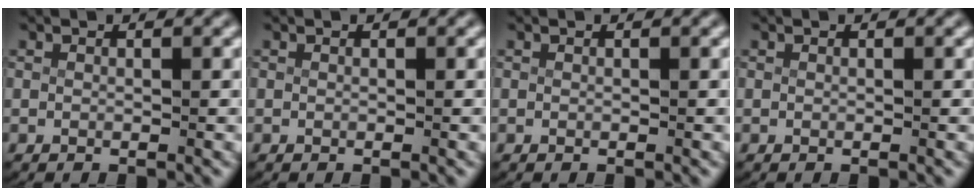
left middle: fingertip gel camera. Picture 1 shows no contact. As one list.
[{"total": 0.0}, {"total": 0.0}, {"total": 0.0}]